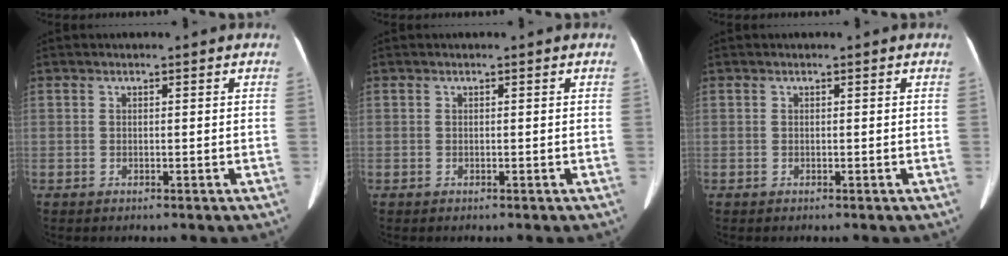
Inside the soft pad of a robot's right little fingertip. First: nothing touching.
{"total": 0.0}
{"total": 0.0}